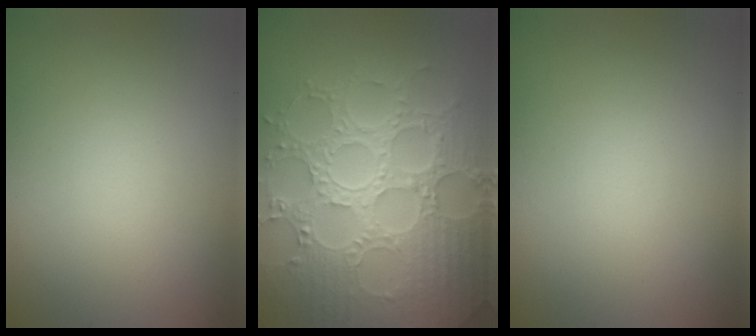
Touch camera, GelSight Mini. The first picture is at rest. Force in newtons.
{"total": 8.8, "press": 6.6, "slide": 5.7}
{"total": 0.0}